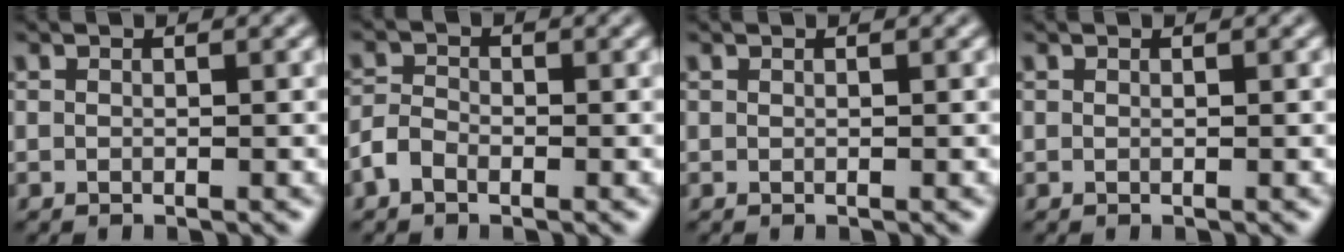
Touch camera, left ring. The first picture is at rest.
{"total": 2.0, "force": [-1.1, 1.2, 1.1], "torque": [-0.021, 0.005, -0.029]}
{"total": 0.0}
{"total": 0.0}